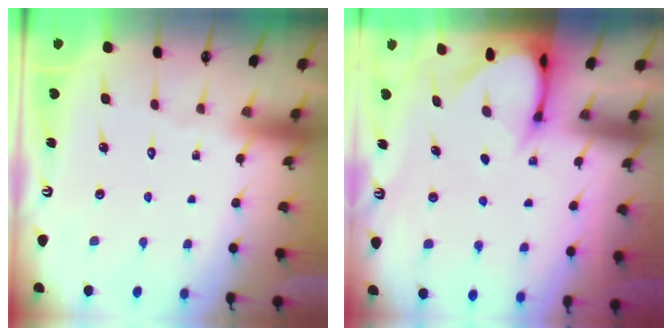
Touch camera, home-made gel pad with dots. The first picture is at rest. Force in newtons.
{"total": 4.5, "press": 4.4, "slide": 0.5}